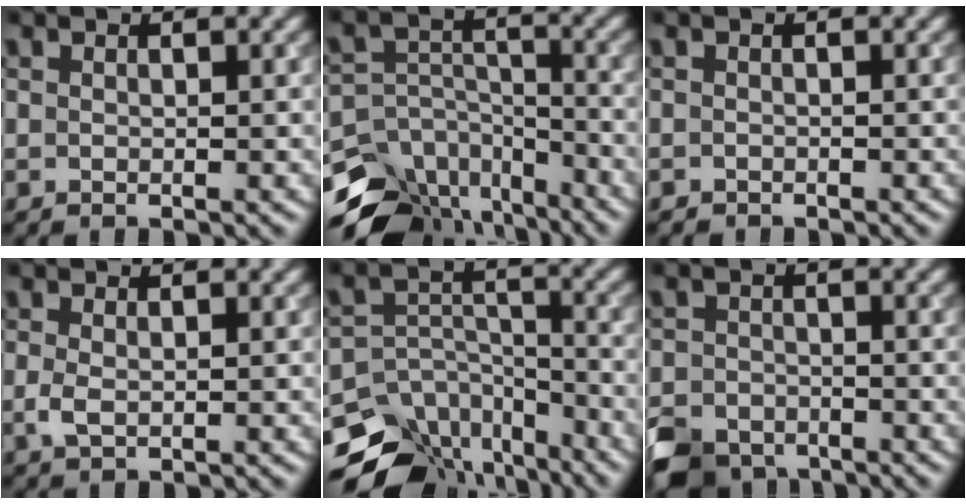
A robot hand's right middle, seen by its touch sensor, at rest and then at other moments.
{"total": 11.4, "force": [-8.8, 6.4, 3.3], "torque": [-0.057, 0.001, -0.125]}
{"total": 0.6, "force": [-0.5, 0.2, -0.1], "torque": [0.003, -0.004, -0.009]}
{"total": 1.4, "force": [-0.1, 0.7, 1.2], "torque": [-0.028, -0.004, -0.001]}
{"total": 12.7, "force": [-9.7, 7.5, 3.3], "torque": [-0.058, -0.006, -0.136]}
{"total": 4.7, "force": [-3.8, 2.5, 1.4], "torque": [-0.018, -0.008, -0.075]}